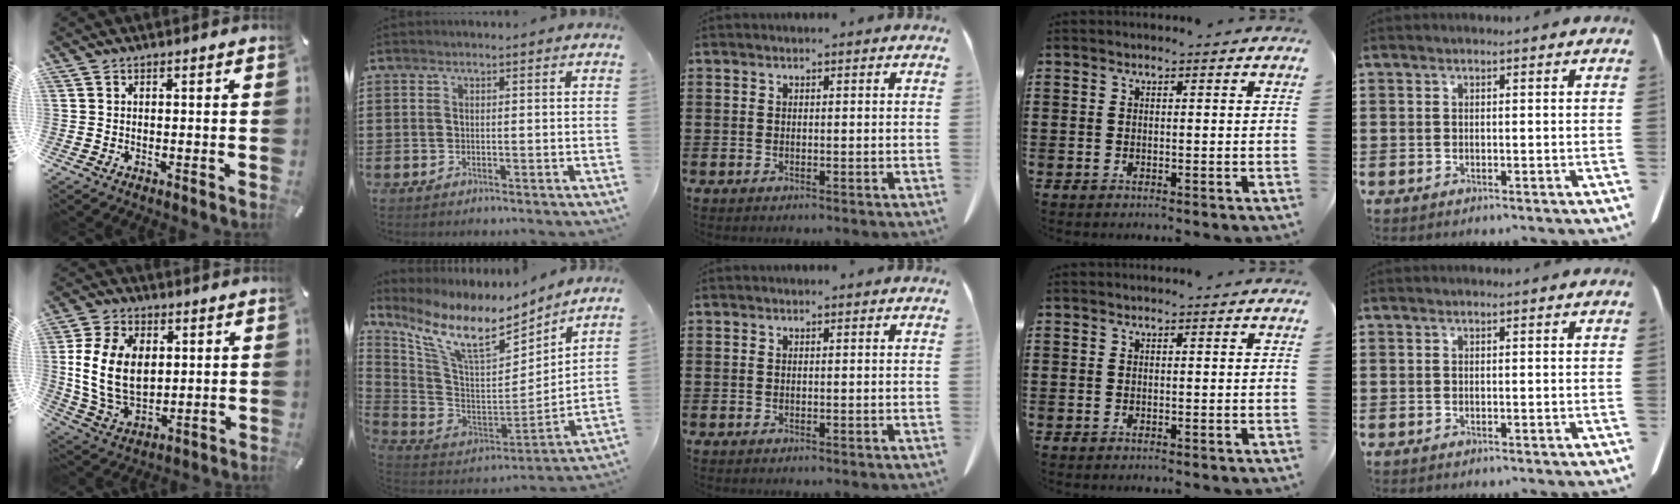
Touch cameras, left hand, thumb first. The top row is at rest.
{"thumb": {"total": 14.9, "force": [2.2, 10.7, 10.1], "torque": [-0.225, 0.008, 0.038]}, "index": {"total": 11.1, "force": [7.7, 3.1, 7.4], "torque": [-0.173, -0.048, 0.135]}}